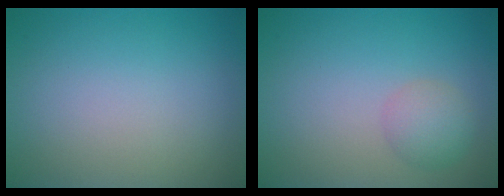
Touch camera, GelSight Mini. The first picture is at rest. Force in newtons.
{"total": 2.2, "press": 2.2, "slide": 0.0}